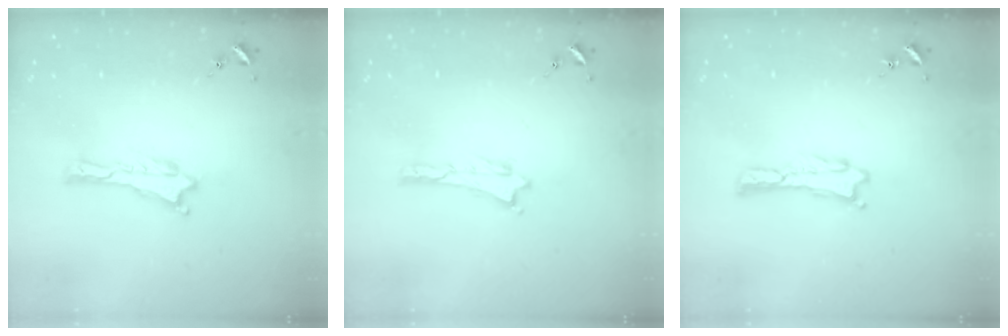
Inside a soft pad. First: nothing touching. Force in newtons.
{"total": 0.0}
{"total": 0.0}